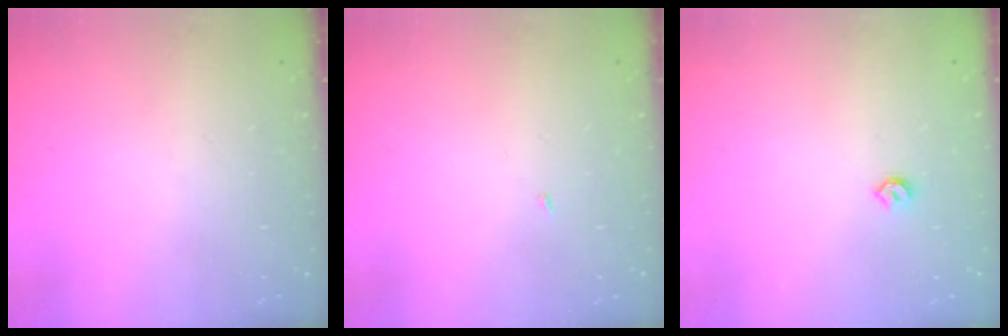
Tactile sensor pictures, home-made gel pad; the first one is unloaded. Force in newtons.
{"total": 1.8, "press": 1.8, "slide": 0.2}
{"total": 4.0, "press": 3.9, "slide": 0.8}